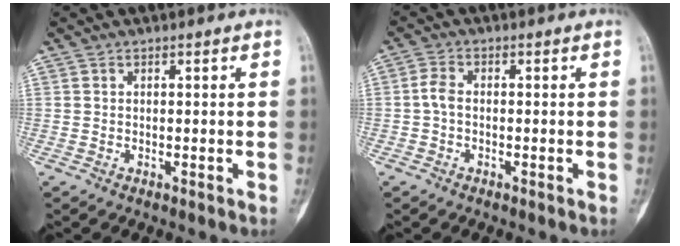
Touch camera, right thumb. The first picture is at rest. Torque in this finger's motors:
{"motor_torque": [0.76, -0.54, -0.14, -0.96, 0.02]}